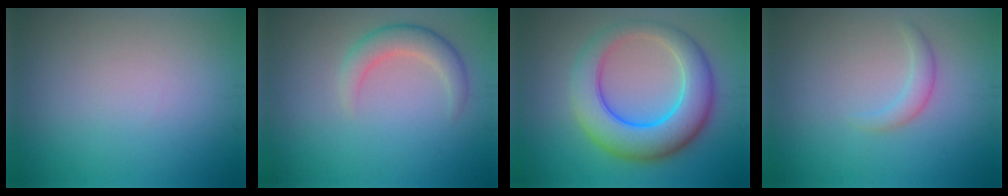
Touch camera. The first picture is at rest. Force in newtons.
{"total": 2.8, "press": 2.8, "slide": 0.2}
{"total": 8.2, "press": 8.2, "slide": 0.1}
{"total": 1.4, "press": 1.4, "slide": 0.2}